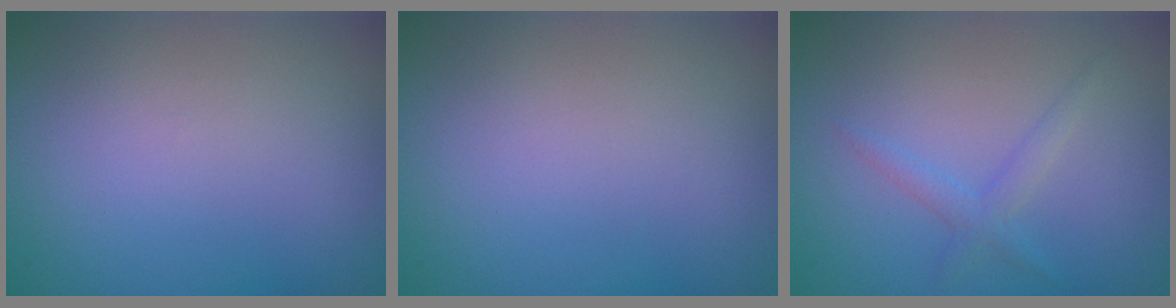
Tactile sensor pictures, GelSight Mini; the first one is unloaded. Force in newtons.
{"total": 0.0}
{"total": 1.6, "press": 1.6, "slide": 0.1}